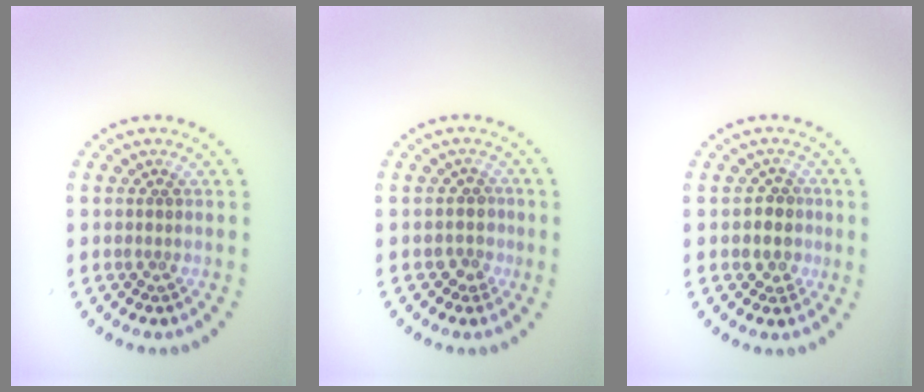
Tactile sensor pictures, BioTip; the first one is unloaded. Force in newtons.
{"total": 1.7, "press": 1.3, "slide": 1.0}
{"total": 2.3, "press": 2.1, "slide": 0.9}